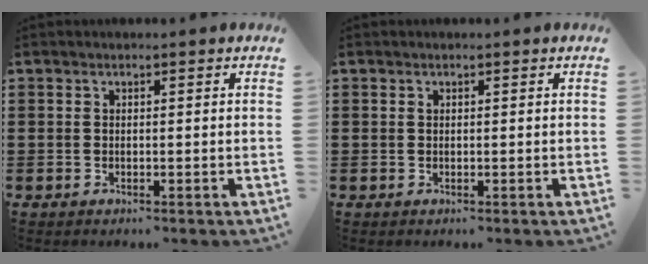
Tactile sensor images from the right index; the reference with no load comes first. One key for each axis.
{"total": 0.0}